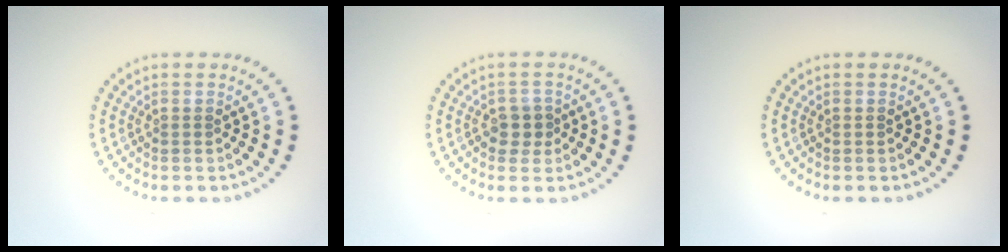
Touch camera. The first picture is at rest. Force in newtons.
{"total": 1.5, "press": 1.4, "slide": 0.6}
{"total": 0.0}